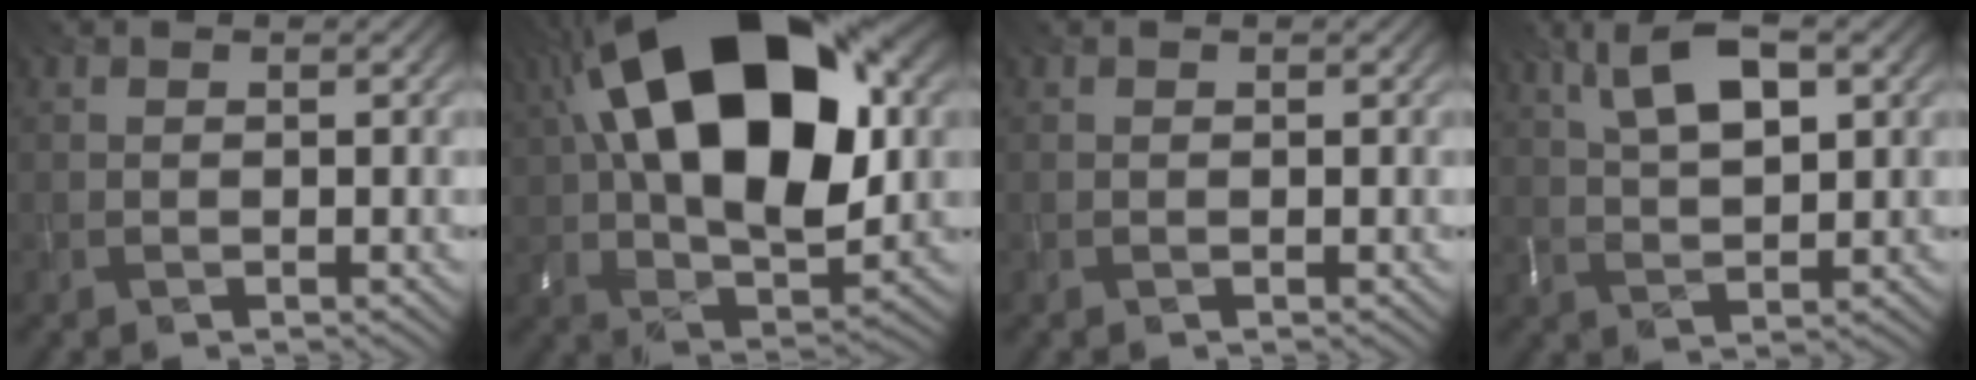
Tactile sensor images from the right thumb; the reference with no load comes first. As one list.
[{"total": 21.1, "force": [6.0, 11.6, 16.5], "torque": [-0.311, 0.036, 0.091]}, {"total": 0.0}, {"total": 8.5, "force": [3.7, 3.3, 6.9], "torque": [-0.145, 0.016, 0.072]}]